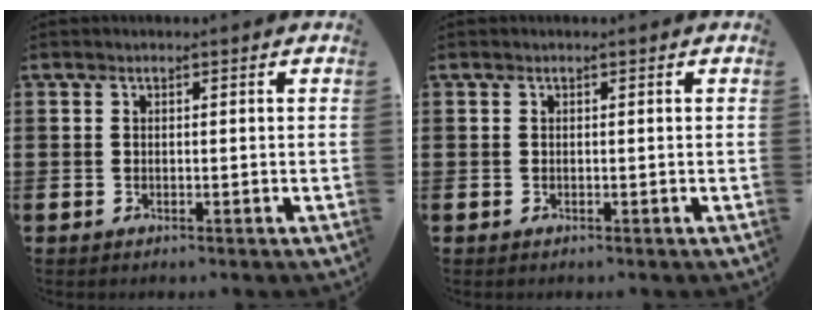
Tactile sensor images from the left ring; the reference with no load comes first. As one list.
[{"total": 0.0}]